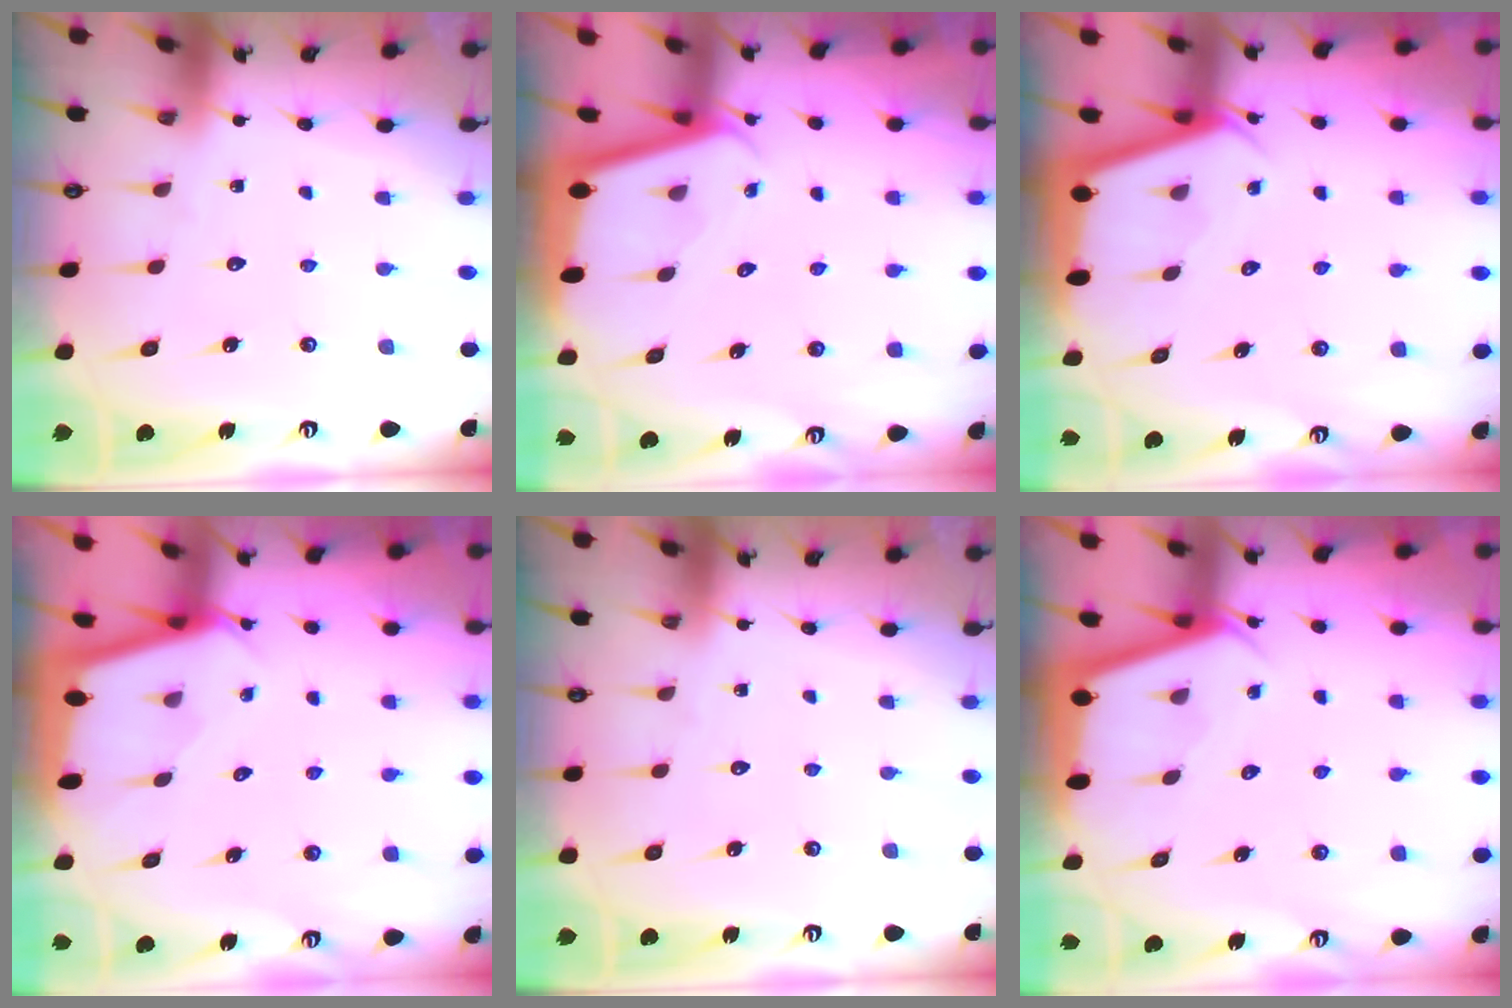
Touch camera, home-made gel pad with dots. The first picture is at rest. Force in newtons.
{"total": 1.9, "press": 1.9, "slide": 0.2}
{"total": 2.9, "press": 2.8, "slide": 0.3}
{"total": 2.4, "press": 2.4, "slide": 0.2}
{"total": 0.0}
{"total": 2.9, "press": 2.8, "slide": 0.3}